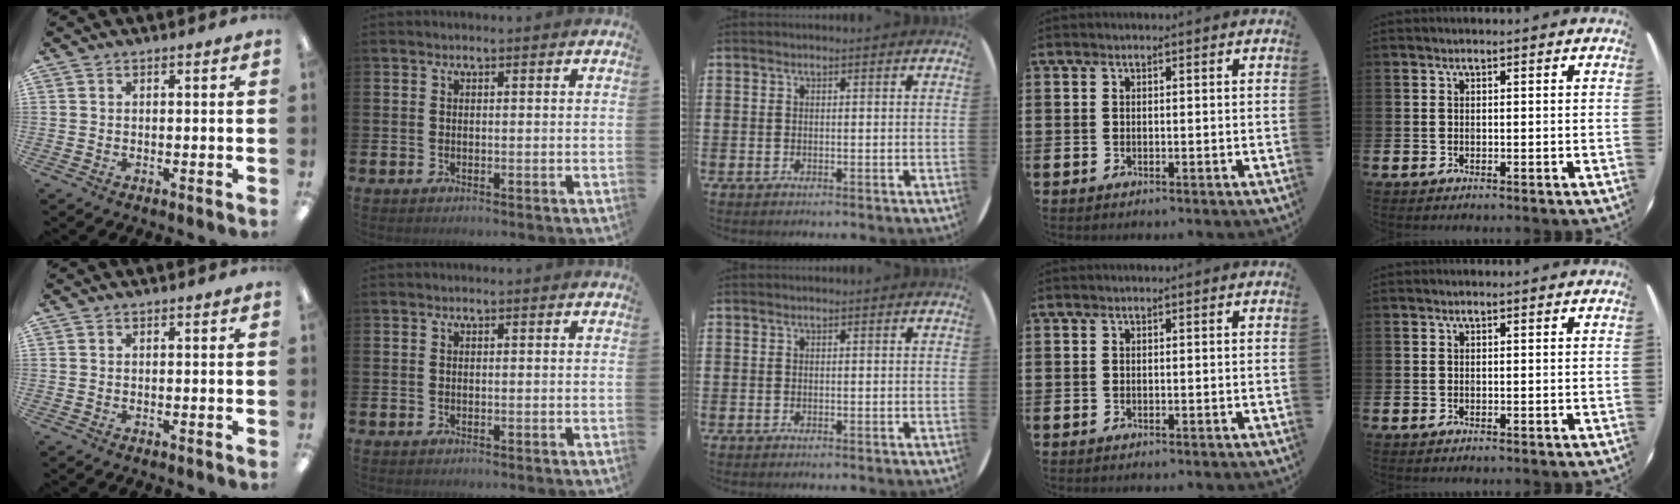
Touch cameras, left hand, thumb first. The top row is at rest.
{}